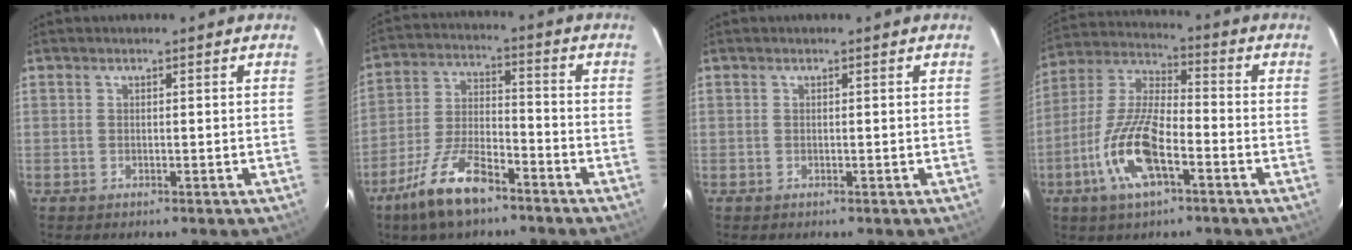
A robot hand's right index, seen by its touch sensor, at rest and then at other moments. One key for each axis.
{"total": 12.9, "fx": -8.9, "fy": 4.4, "fz": 8.3, "tx": -0.179, "ty": -0.008, "tz": -0.163}
{"total": 0.0}
{"total": 14.4, "fx": -6.2, "fy": 5.0, "fz": 12.0, "tx": -0.258, "ty": -0.005, "tz": -0.123}